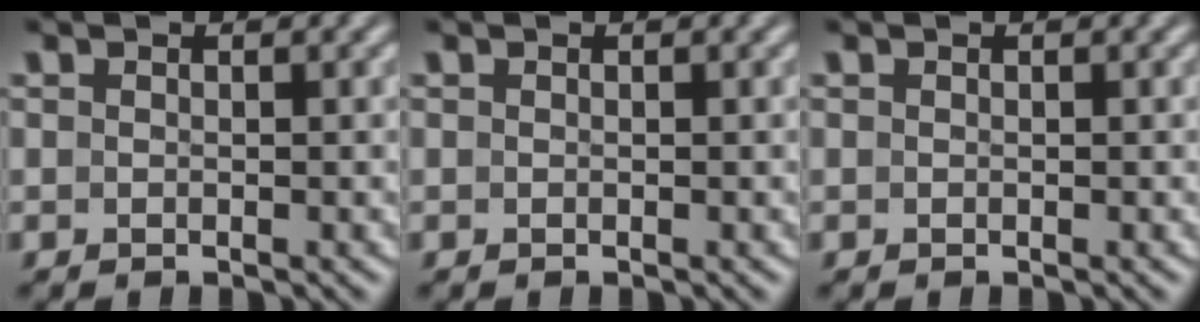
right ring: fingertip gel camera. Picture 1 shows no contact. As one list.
[{"total": 0.0}, {"total": 0.0}]